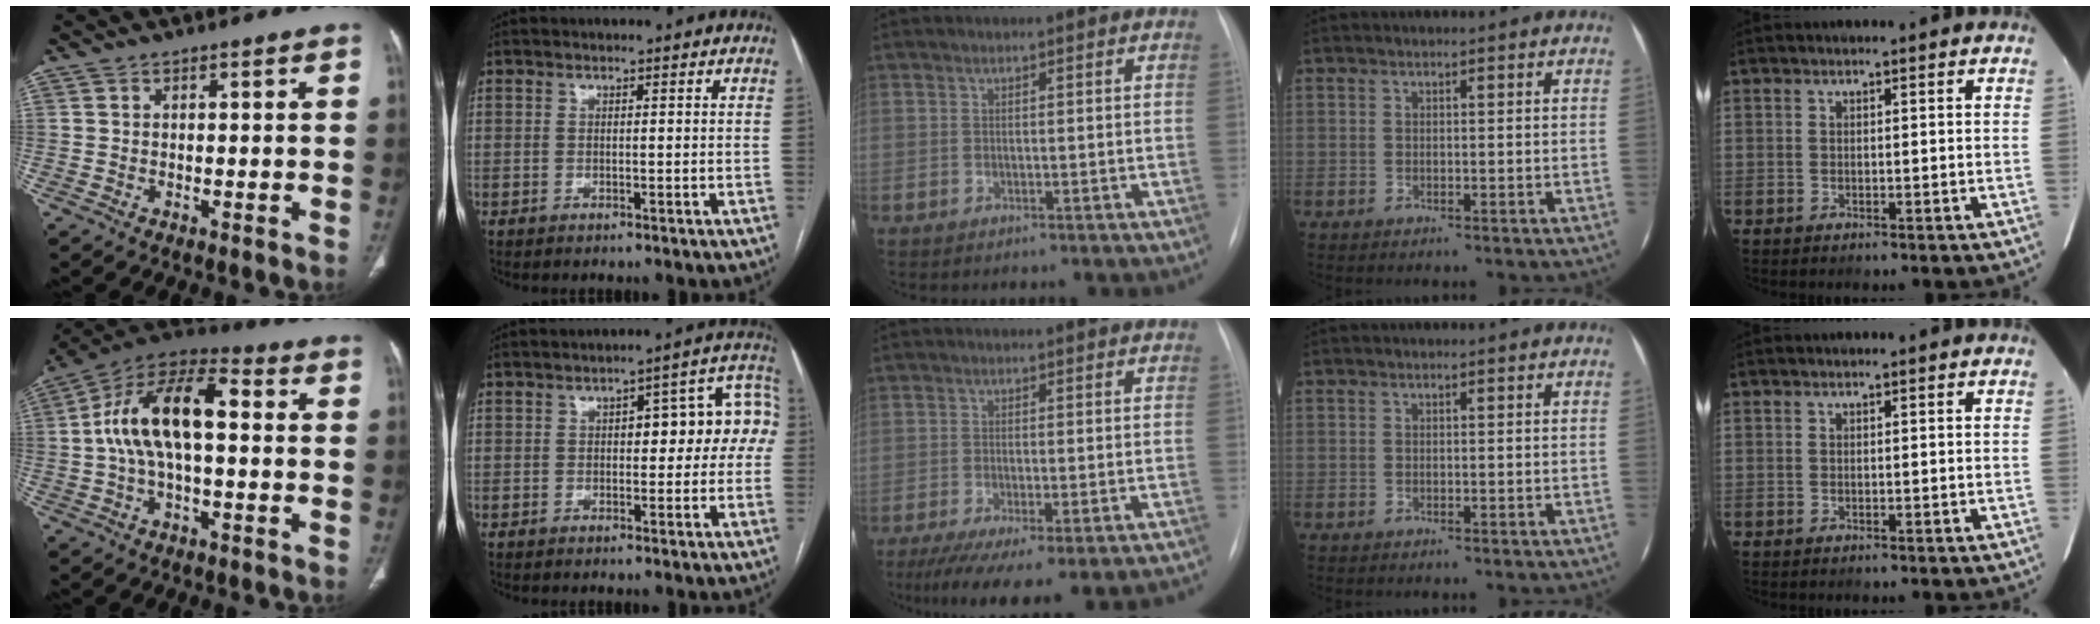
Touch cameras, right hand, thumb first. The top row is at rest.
{"thumb": {"total": 16.2, "force": [1.0, 7.8, 14.2], "torque": [-0.257, 0.047, 0.008]}, "index": {"total": 10.1, "force": [0.9, 3.9, 9.3], "torque": [-0.108, 0.047, 0.012]}, "middle": {"total": 12.1, "force": [-8.9, 2.3, 7.9], "torque": [-0.114, -0.015, -0.133]}}